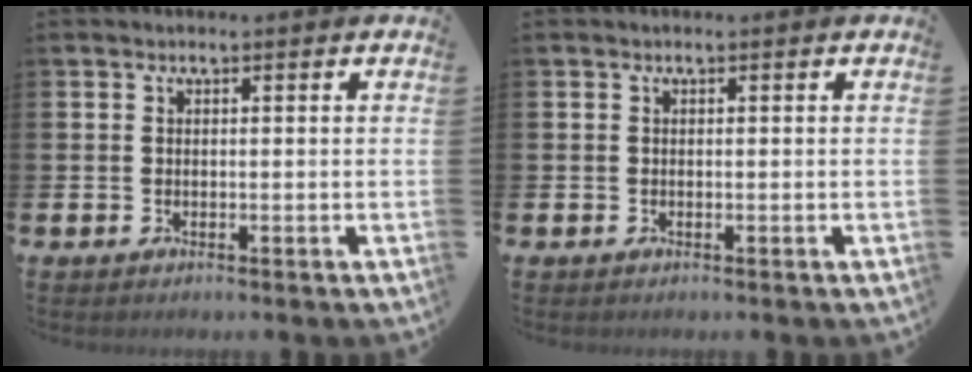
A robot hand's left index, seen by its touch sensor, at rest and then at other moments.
{"total": 0.0}